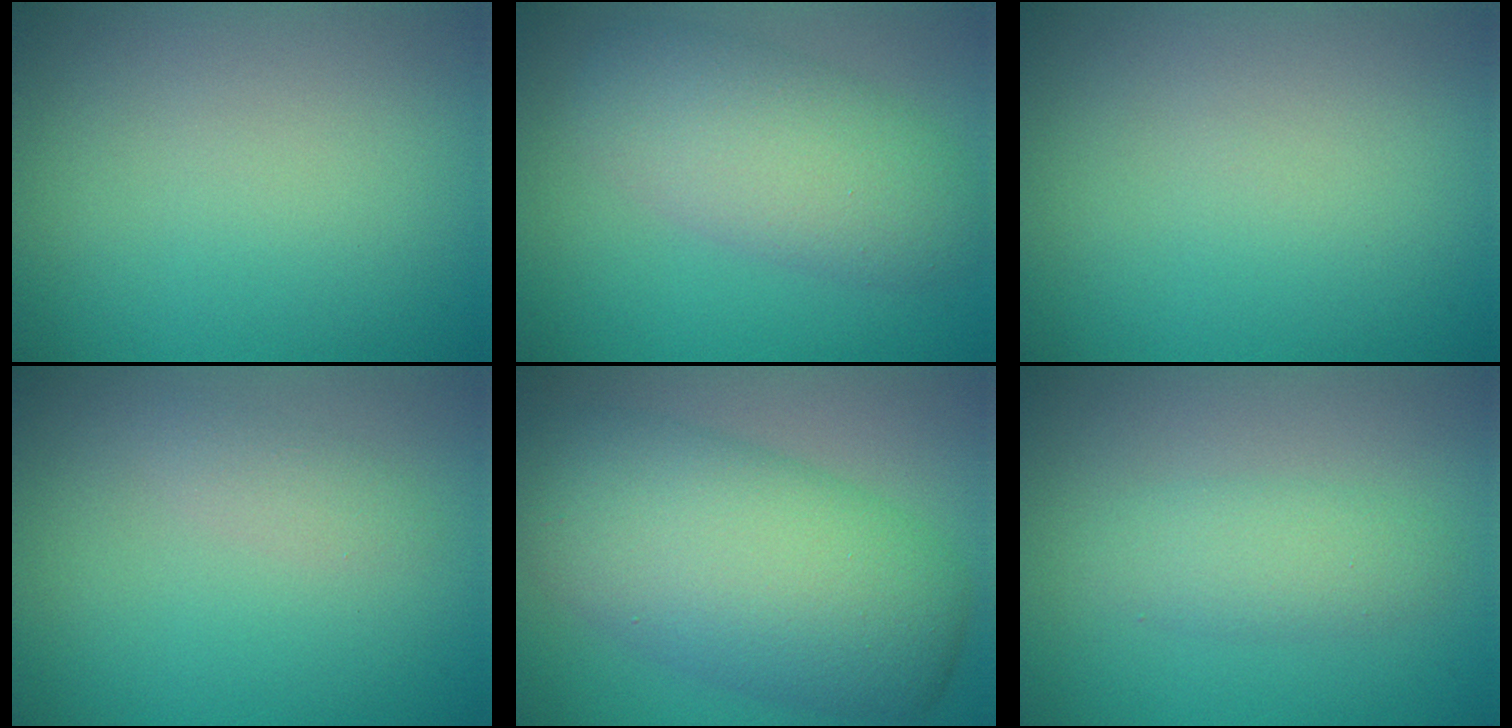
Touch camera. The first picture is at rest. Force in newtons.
{"total": 5.5, "press": 5.5, "slide": 0.2}
{"total": 0.0}
{"total": 1.2, "press": 1.2, "slide": 0.0}
{"total": 10.0, "press": 10.0, "slide": 0.2}
{"total": 2.3, "press": 2.3, "slide": 0.1}